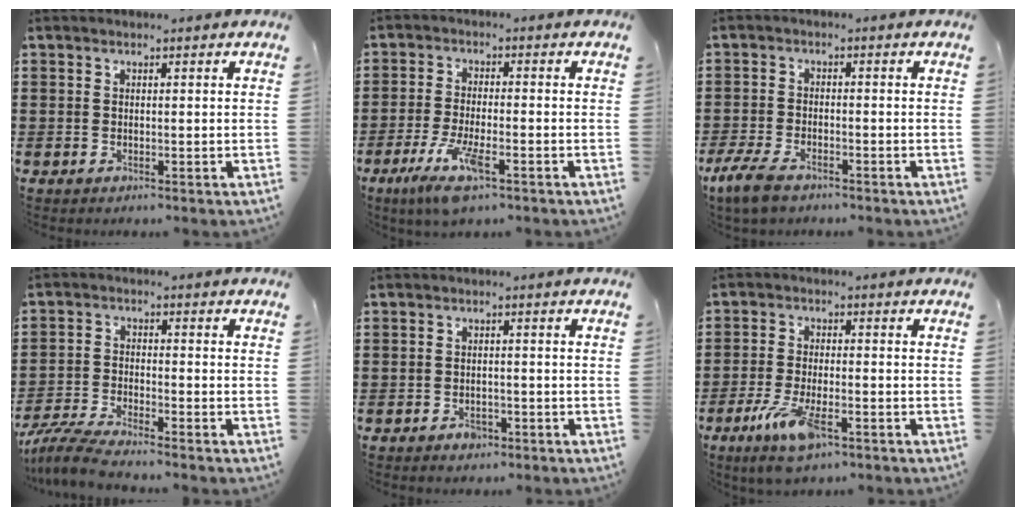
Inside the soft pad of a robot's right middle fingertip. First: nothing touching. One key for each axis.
{"total": 7.2, "fx": -3.9, "fy": 1.5, "fz": 5.8, "tx": -0.123, "ty": -0.016, "tz": -0.070}
{"total": 4.6, "fx": -3.4, "fy": 1.7, "fz": 2.6, "tx": -0.071, "ty": -0.005, "tz": -0.070}
{"total": 5.3, "fx": -4.9, "fy": 0.3, "fz": 2.0, "tx": -0.053, "ty": -0.009, "tz": -0.098}
{"total": 1.5, "fx": -1.1, "fy": 0.8, "fz": 0.6, "tx": -0.015, "ty": -0.001, "tz": -0.023}
{"total": 7.8, "fx": -3.9, "fy": 2.6, "fz": 6.2, "tx": -0.134, "ty": -0.014, "tz": -0.071}